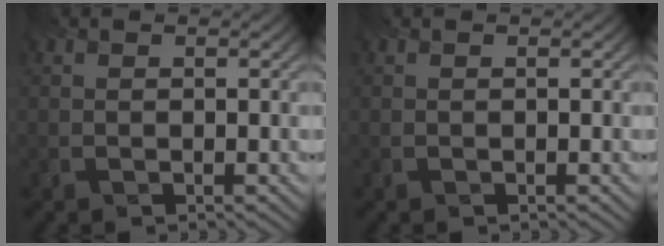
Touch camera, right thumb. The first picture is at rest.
{"total": 0.0}